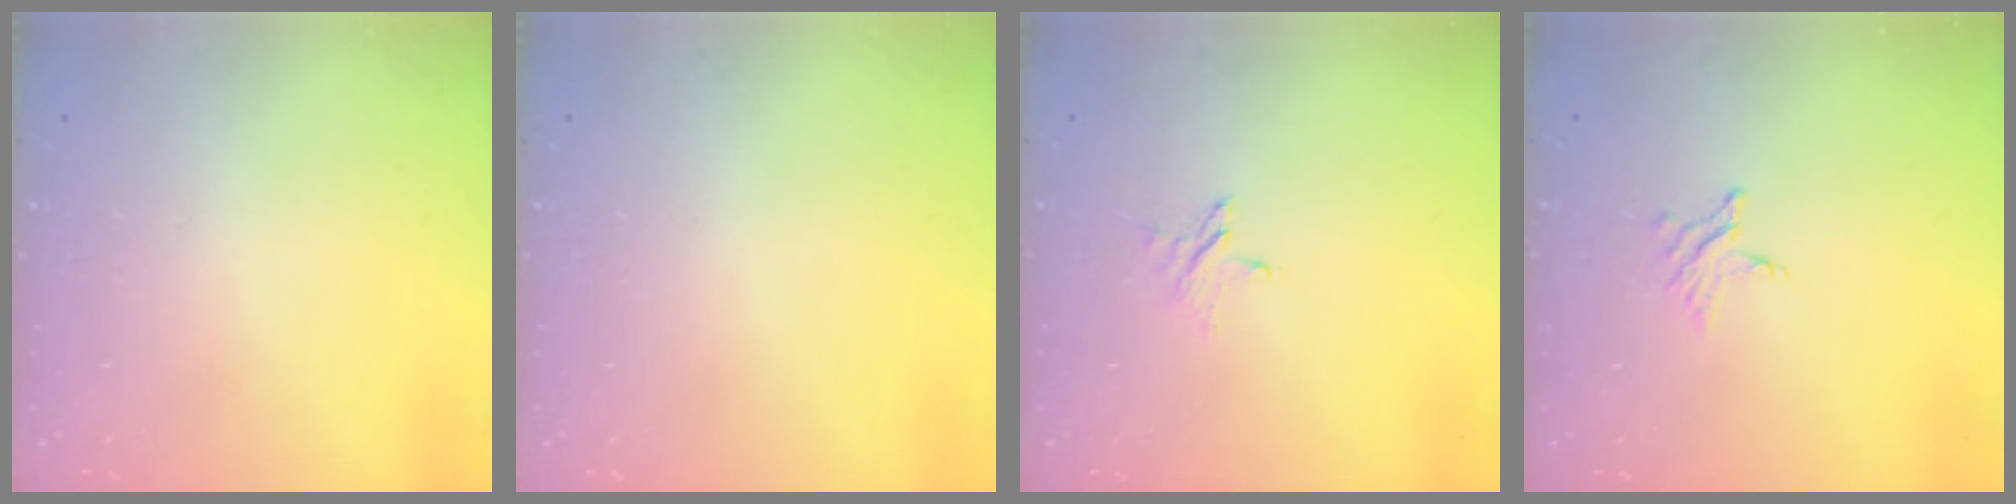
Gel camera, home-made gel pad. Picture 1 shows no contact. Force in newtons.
{"total": 0.0}
{"total": 3.5, "press": 3.5, "slide": 0.3}
{"total": 4.2, "press": 4.2, "slide": 0.4}